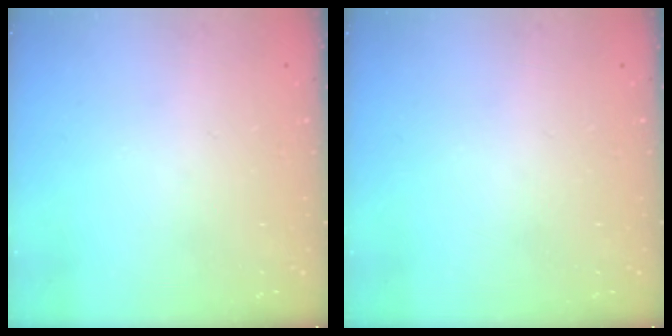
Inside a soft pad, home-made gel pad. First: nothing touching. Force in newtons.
{"total": 0.0}